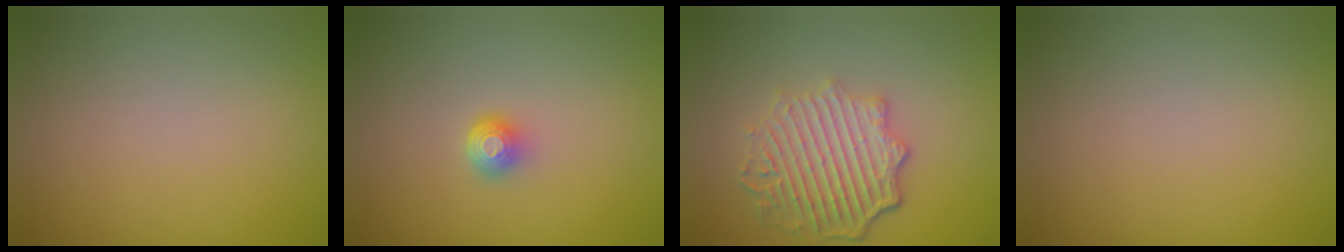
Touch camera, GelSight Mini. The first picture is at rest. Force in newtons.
{"total": 1.6, "press": 1.2, "slide": 1.1}
{"total": 6.0, "press": 4.7, "slide": 3.8}
{"total": 0.0}